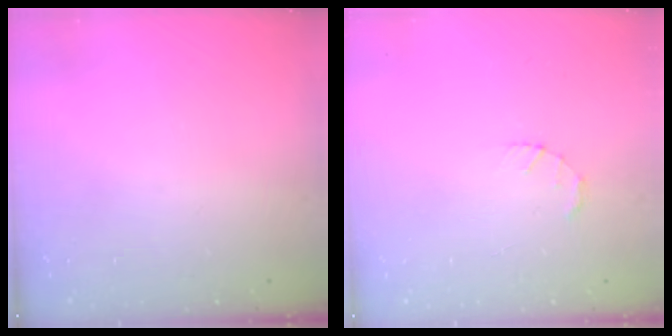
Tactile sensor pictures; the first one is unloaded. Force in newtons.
{"total": 1.5, "press": 1.5, "slide": 0.3}